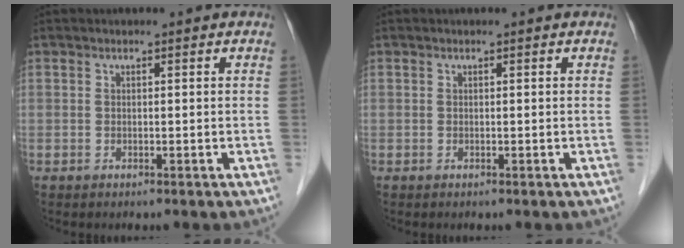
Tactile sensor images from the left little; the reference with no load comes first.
{"total": 0.0}